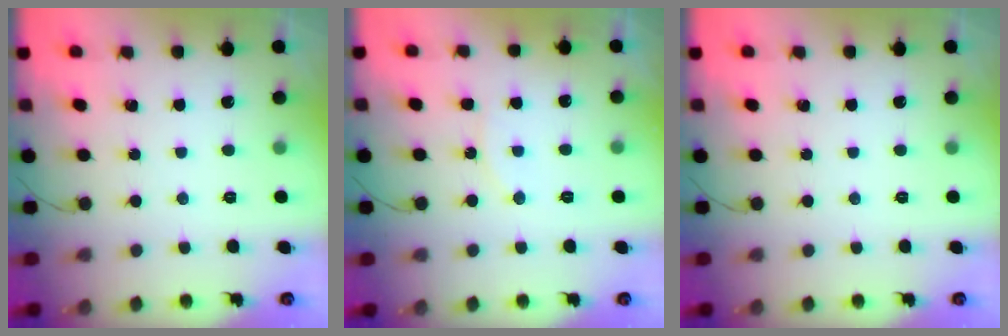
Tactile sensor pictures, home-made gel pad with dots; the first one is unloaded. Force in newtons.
{"total": 5.9, "press": 5.9, "slide": 0.4}
{"total": 0.0}